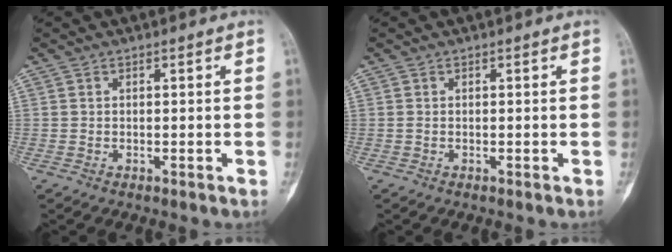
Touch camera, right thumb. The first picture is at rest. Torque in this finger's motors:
{"motor_torque": [0.16, 0.16, 0.00, 0.00, 0.00]}